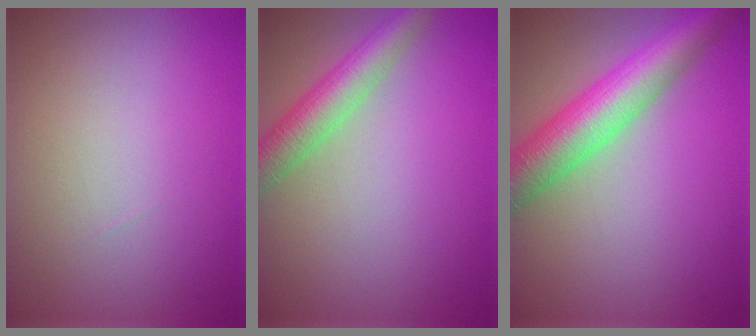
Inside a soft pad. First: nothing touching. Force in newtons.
{"total": 4.7, "press": 4.6, "slide": 0.4}
{"total": 7.8, "press": 7.8, "slide": 0.3}